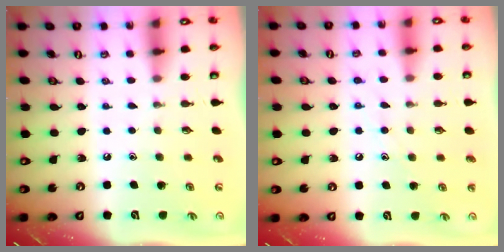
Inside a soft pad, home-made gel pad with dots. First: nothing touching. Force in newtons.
{"total": 6.6, "press": 6.6, "slide": 0.5}